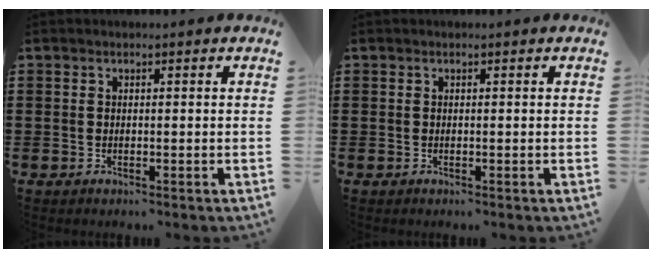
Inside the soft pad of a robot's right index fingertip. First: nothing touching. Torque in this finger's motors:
{"motor_torque": [-0.10, 0.09, 0.00, -0.01]}